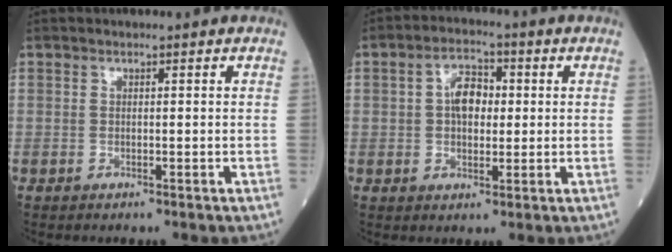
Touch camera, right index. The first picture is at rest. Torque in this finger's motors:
{"motor_torque": [0.11, -0.03, 0.10, 0.03]}